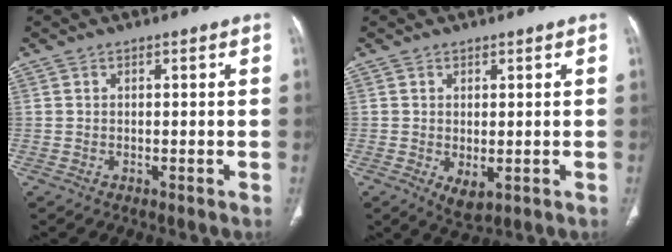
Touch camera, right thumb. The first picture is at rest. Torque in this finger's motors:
{"motor_torque": [-0.30, 0.16, 0.17, 0.43, 0.12]}